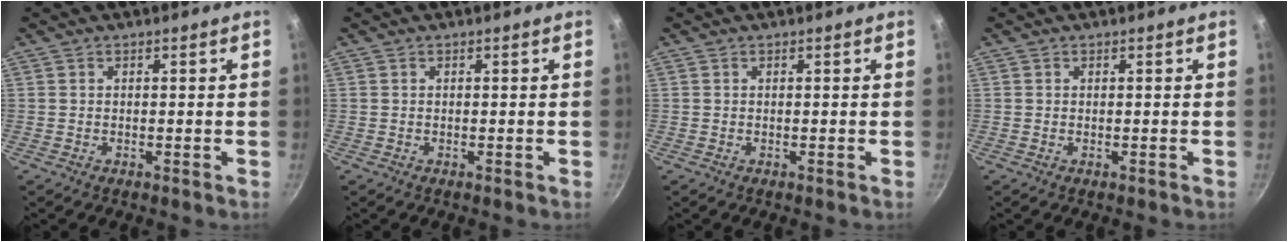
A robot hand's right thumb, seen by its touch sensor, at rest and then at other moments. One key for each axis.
{"total": 0.0}
{"total": 0.0}
{"total": 0.0}